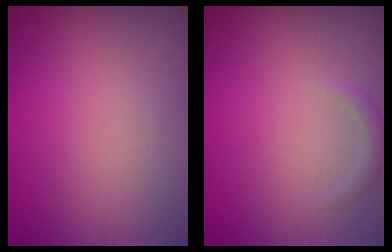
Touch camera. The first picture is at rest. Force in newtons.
{"total": 1.1, "press": 1.1, "slide": 0.1}